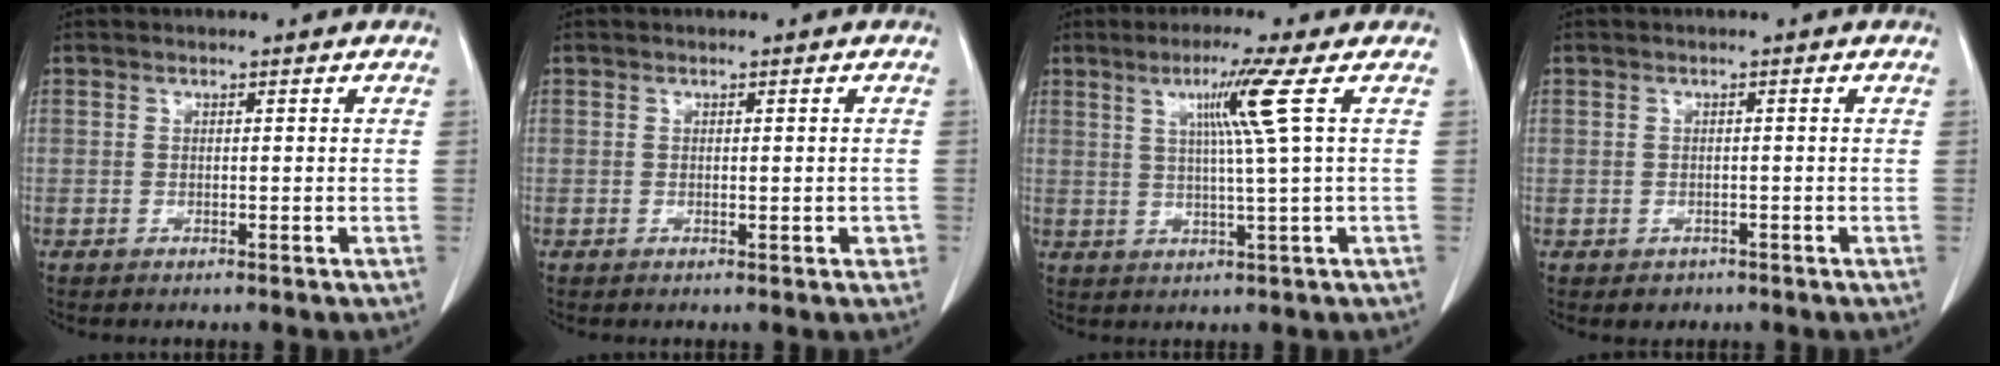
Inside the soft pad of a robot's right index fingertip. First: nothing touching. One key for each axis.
{"total": 1.4, "fx": -0.5, "fy": 0.5, "fz": 1.3, "tx": -0.012, "ty": 0.001, "tz": -0.004}
{"total": 6.8, "fx": 2.3, "fy": -2.2, "fz": 6.0, "tx": -0.112, "ty": -0.004, "tz": 0.046}
{"total": 1.7, "fx": -0.9, "fy": 1.5, "fz": 0.2, "tx": 0.000, "ty": 0.004, "tz": -0.010}